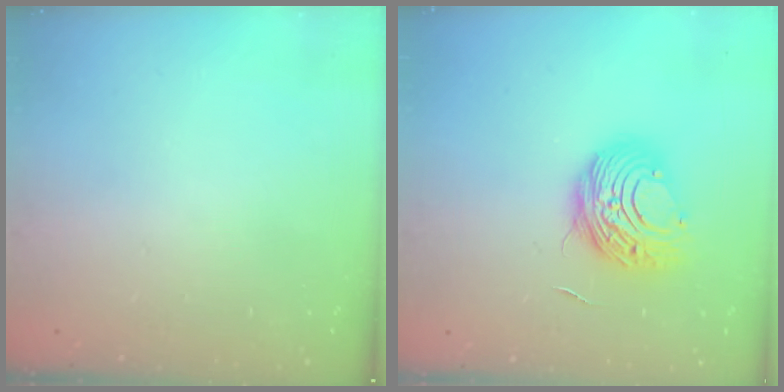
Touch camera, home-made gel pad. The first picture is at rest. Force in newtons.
{"total": 10.0, "press": 10.0, "slide": 0.8}